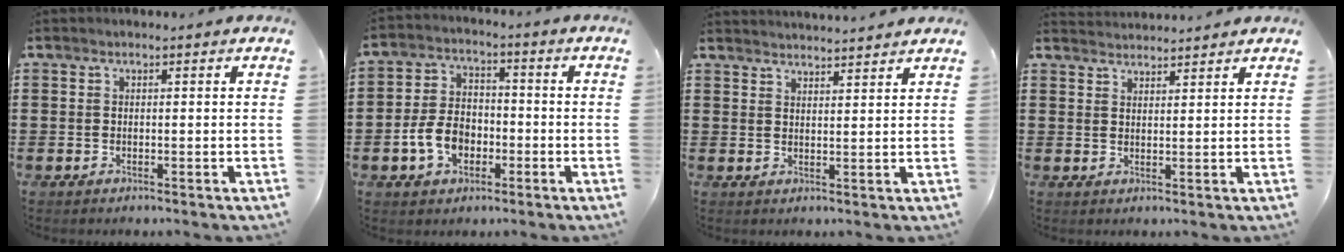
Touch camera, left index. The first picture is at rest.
{"total": 7.2, "force": [-2.6, 4.9, 4.6], "torque": [-0.116, 0.004, -0.056]}
{"total": 2.5, "force": [2.5, -0.4, -0.2], "torque": [-0.004, -0.010, 0.047]}
{"total": 2.2, "force": [2.2, 0.0, -0.3], "torque": [-0.001, -0.005, 0.043]}